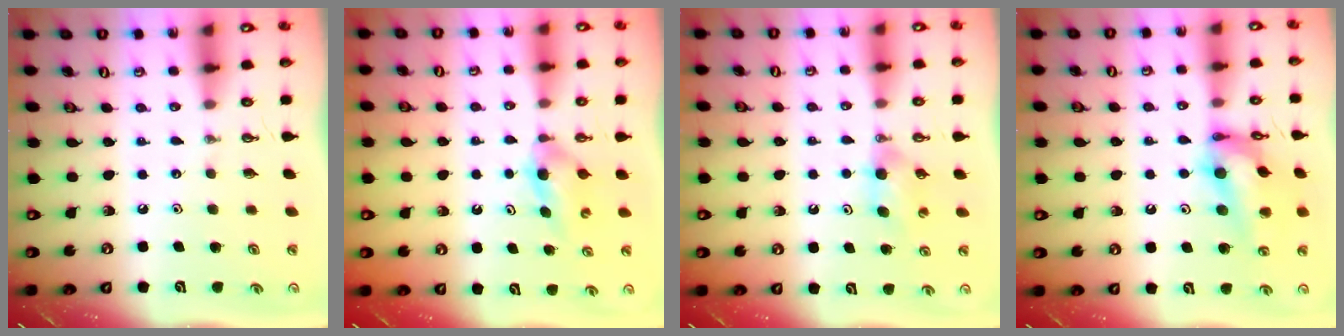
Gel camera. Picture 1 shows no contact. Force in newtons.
{"total": 4.5, "press": 4.4, "slide": 1.1}
{"total": 4.7, "press": 4.6, "slide": 1.1}
{"total": 15.5, "press": 15.4, "slide": 1.1}